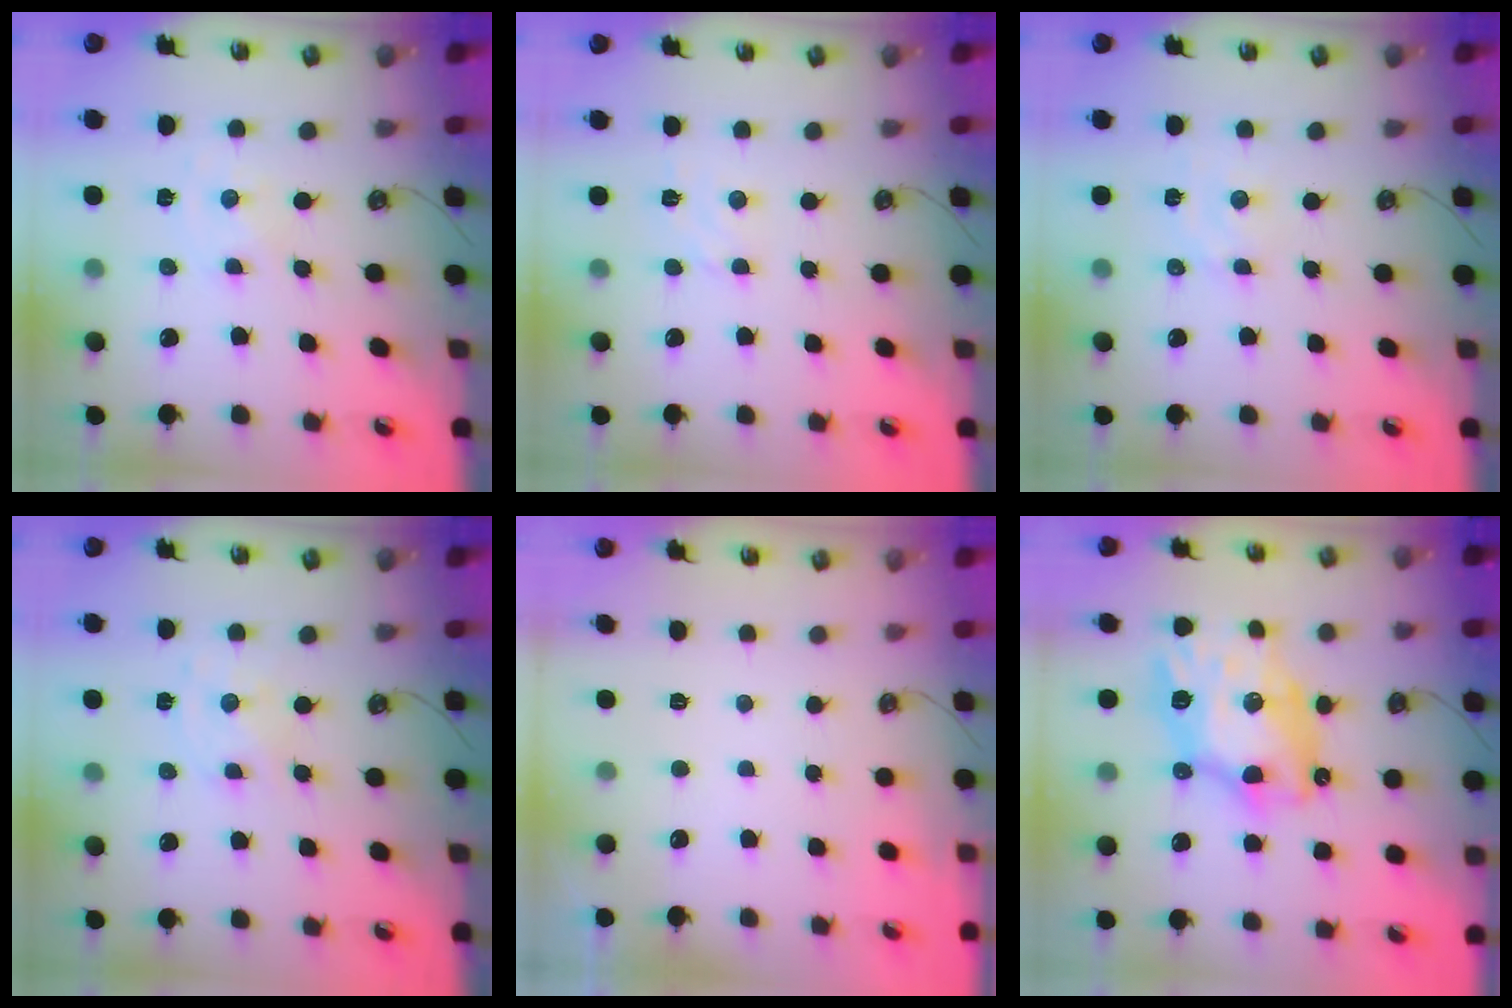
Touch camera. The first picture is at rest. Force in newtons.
{"total": 3.1, "press": 3.1, "slide": 0.5}
{"total": 2.9, "press": 2.9, "slide": 0.6}
{"total": 1.6, "press": 1.6, "slide": 0.3}
{"total": 0.0}
{"total": 14.9, "press": 14.9, "slide": 1.5}